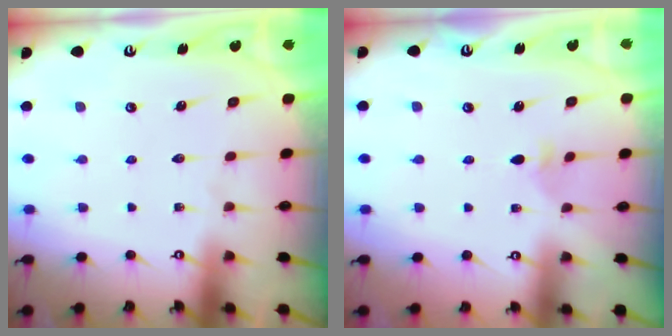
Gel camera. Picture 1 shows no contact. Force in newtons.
{"total": 2.2, "press": 2.2, "slide": 0.5}